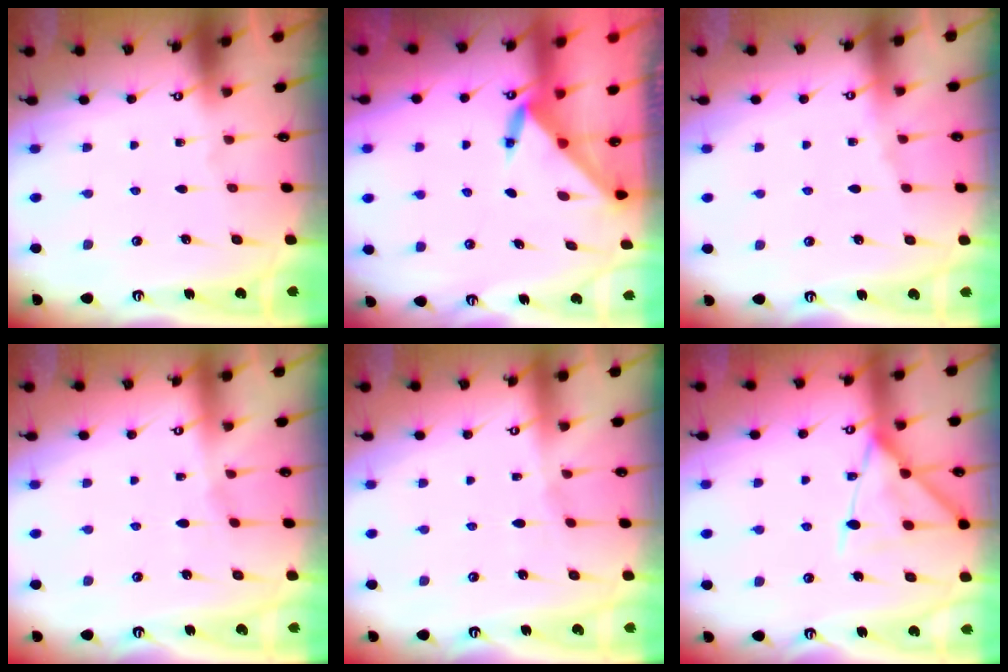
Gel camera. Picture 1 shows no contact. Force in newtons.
{"total": 3.6, "press": 3.5, "slide": 0.4}
{"total": 3.5, "press": 3.4, "slide": 0.7}
{"total": 2.2, "press": 2.1, "slide": 0.4}
{"total": 2.8, "press": 2.8, "slide": 0.4}
{"total": 14.8, "press": 14.8, "slide": 1.3}